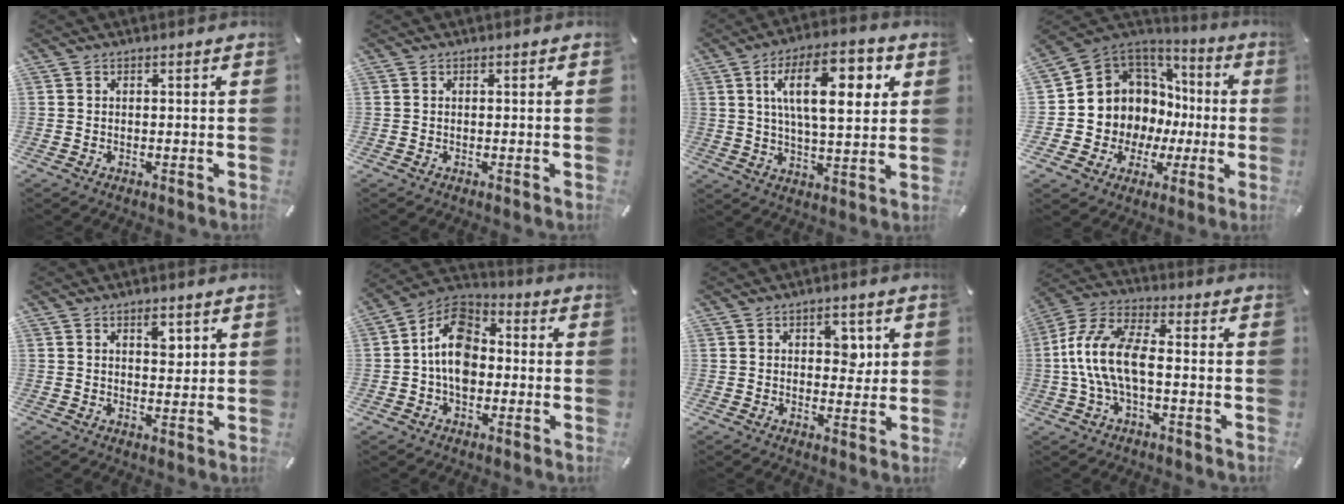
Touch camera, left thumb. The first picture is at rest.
{"total": 0.0}
{"total": 17.2, "force": [6.0, 7.4, 14.4], "torque": [-0.231, -0.001, 0.090]}
{"total": 10.1, "force": [1.8, 9.9, 0.4], "torque": [-0.018, -0.059, 0.059]}
{"total": 4.2, "force": [2.2, 2.3, 2.7], "torque": [-0.019, -0.014, 0.030]}
{"total": 11.6, "force": [-1.2, 8.4, 7.9], "torque": [-0.155, 0.013, -0.025]}
{"total": 5.1, "force": [1.7, 3.3, 3.4], "torque": [-0.027, -0.010, 0.017]}
{"total": 12.2, "force": [-1.8, 5.8, 10.6], "torque": [-0.229, 0.000, -0.034]}